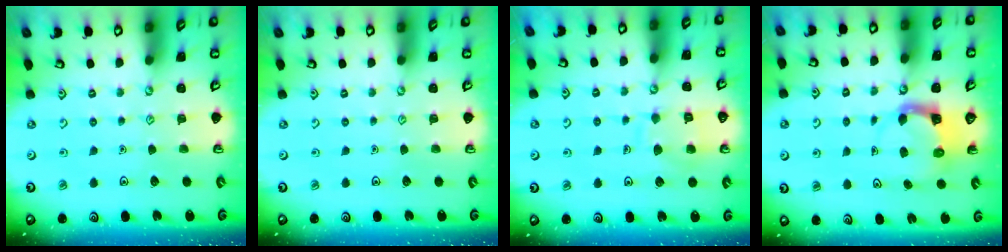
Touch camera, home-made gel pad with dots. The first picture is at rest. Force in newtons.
{"total": 0.0}
{"total": 9.0, "press": 9.0, "slide": 0.9}
{"total": 3.9, "press": 3.9, "slide": 0.4}